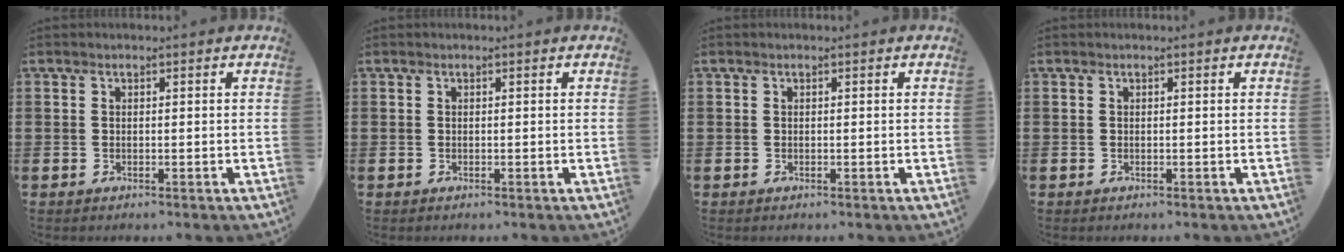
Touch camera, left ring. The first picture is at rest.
{"total": 0.0}
{"total": 0.0}
{"total": 0.0}